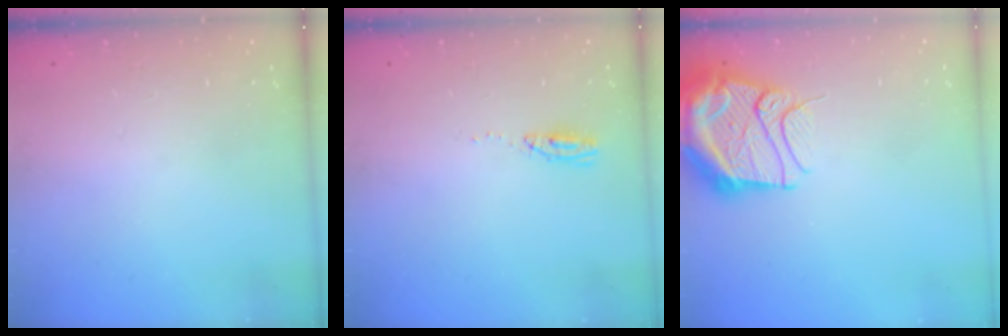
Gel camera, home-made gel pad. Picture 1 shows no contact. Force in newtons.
{"total": 3.7, "press": 3.4, "slide": 1.4}
{"total": 17.9, "press": 16.5, "slide": 6.9}